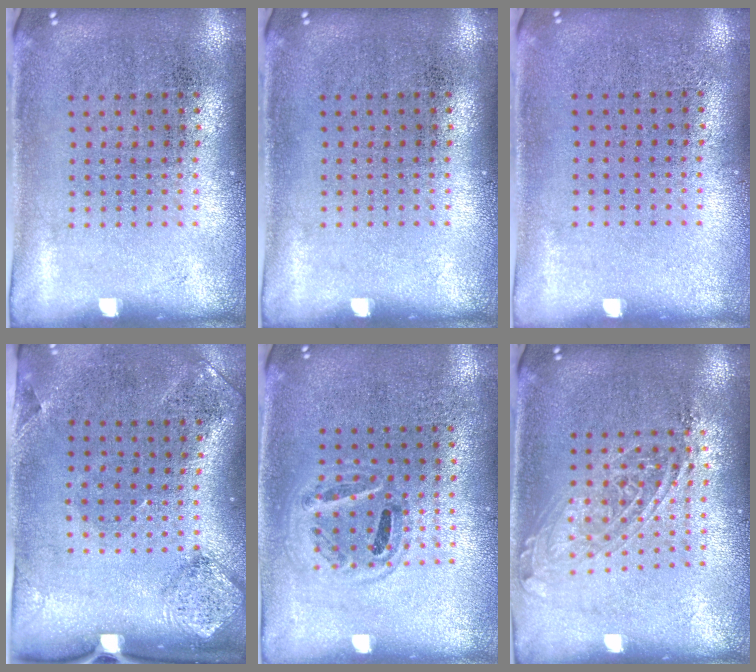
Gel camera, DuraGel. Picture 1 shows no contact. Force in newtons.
{"total": 0.0}
{"total": 0.0}
{"total": 1.8, "press": 1.2, "slide": 1.4}
{"total": 1.0, "press": 0.9, "slide": 0.3}
{"total": 1.5, "press": 1.2, "slide": 0.9}